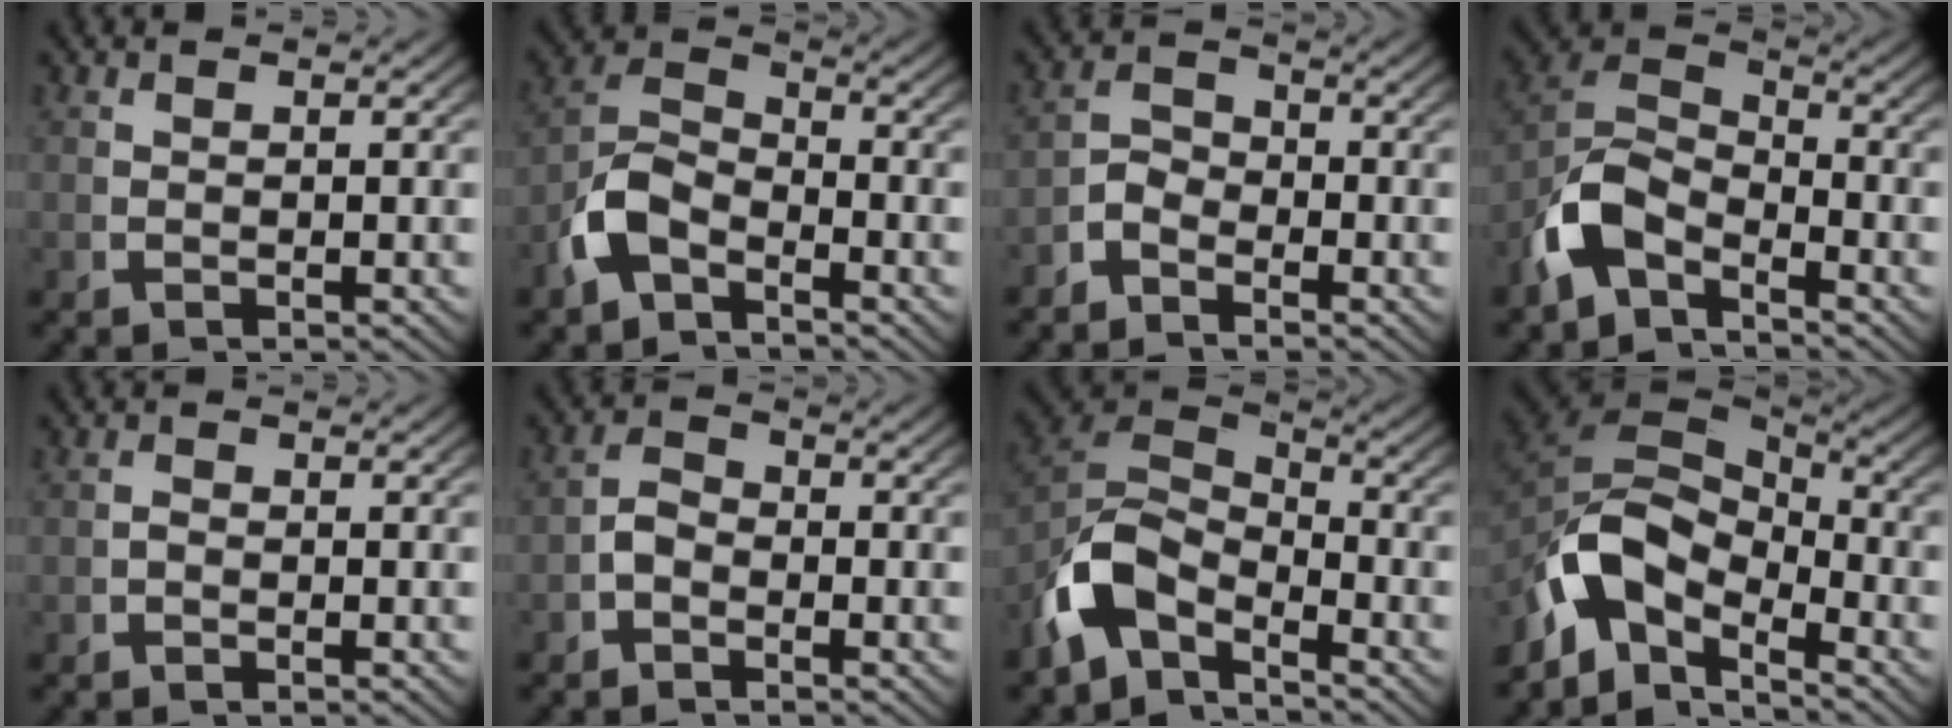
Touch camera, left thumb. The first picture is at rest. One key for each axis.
{"total": 6.6, "fx": -2.2, "fy": 5.1, "fz": 3.6, "tx": -0.080, "ty": -0.007, "tz": -0.046}
{"total": 3.2, "fx": -2.1, "fy": 2.2, "fz": 1.1, "tx": -0.001, "ty": -0.003, "tz": -0.046}
{"total": 7.9, "fx": -2.2, "fy": 5.7, "fz": 5.1, "tx": -0.114, "ty": -0.013, "tz": -0.046}
{"total": 0.6, "fx": -0.6, "fy": 0.0, "fz": 0.0, "tx": 0.000, "ty": -0.001, "tz": -0.014}
{"total": 2.3, "fx": -1.3, "fy": 1.6, "fz": 1.0, "tx": -0.015, "ty": -0.005, "tz": -0.027}
{"total": 9.0, "fx": -1.7, "fy": 6.1, "fz": 6.3, "tx": -0.139, "ty": -0.014, "tz": -0.035}
{"total": 12.3, "fx": -1.3, "fy": 8.2, "fz": 9.1, "tx": -0.202, "ty": -0.034, "tz": -0.016}